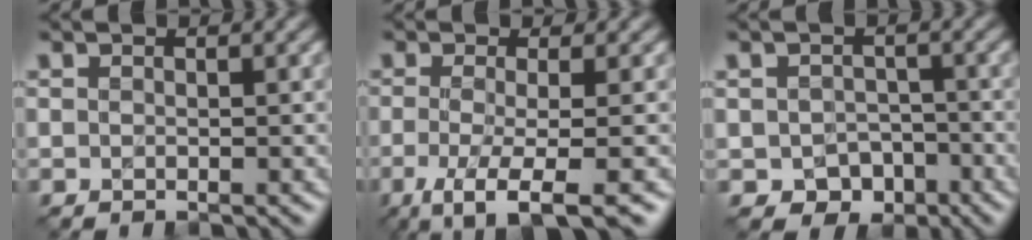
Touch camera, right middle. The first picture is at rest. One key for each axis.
{"total": 5.8, "fx": -2.2, "fy": 1.4, "fz": 5.1, "tx": -0.081, "ty": -0.007, "tz": -0.048}
{"total": 2.9, "fx": -1.0, "fy": 2.4, "fz": 1.2, "tx": -0.018, "ty": -0.006, "tz": -0.014}